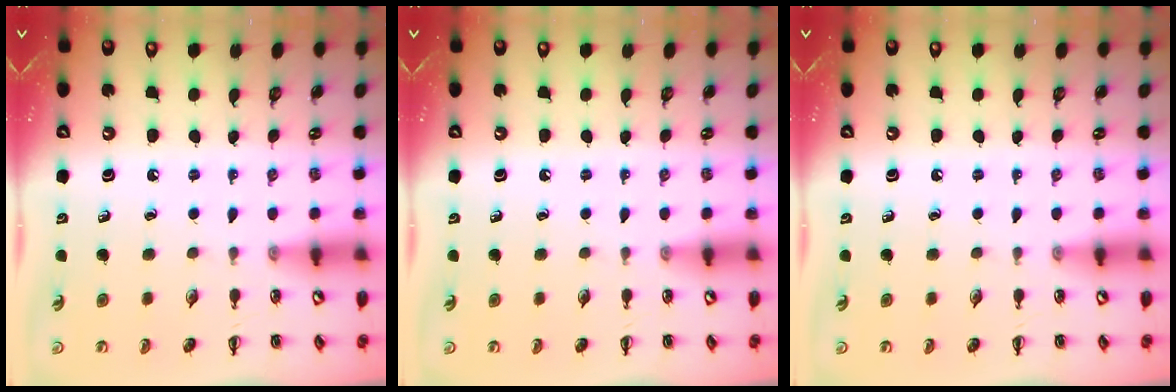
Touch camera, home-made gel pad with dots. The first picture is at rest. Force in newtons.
{"total": 0.0}
{"total": 0.0}